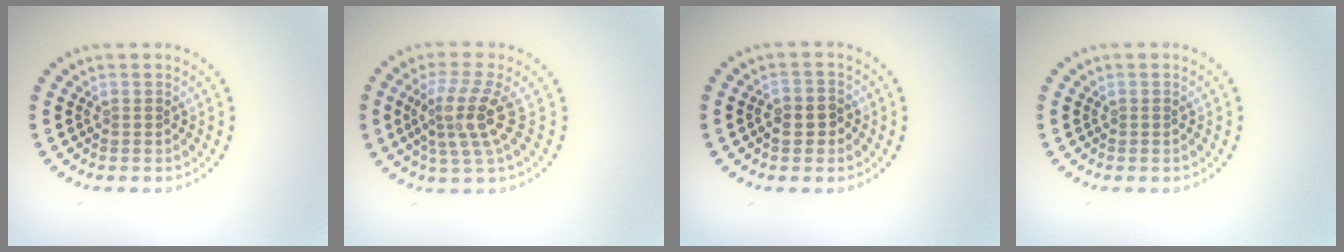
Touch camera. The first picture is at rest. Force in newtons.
{"total": 4.0, "press": 2.8, "slide": 2.8}
{"total": 2.1, "press": 2.0, "slide": 0.6}
{"total": 0.0}